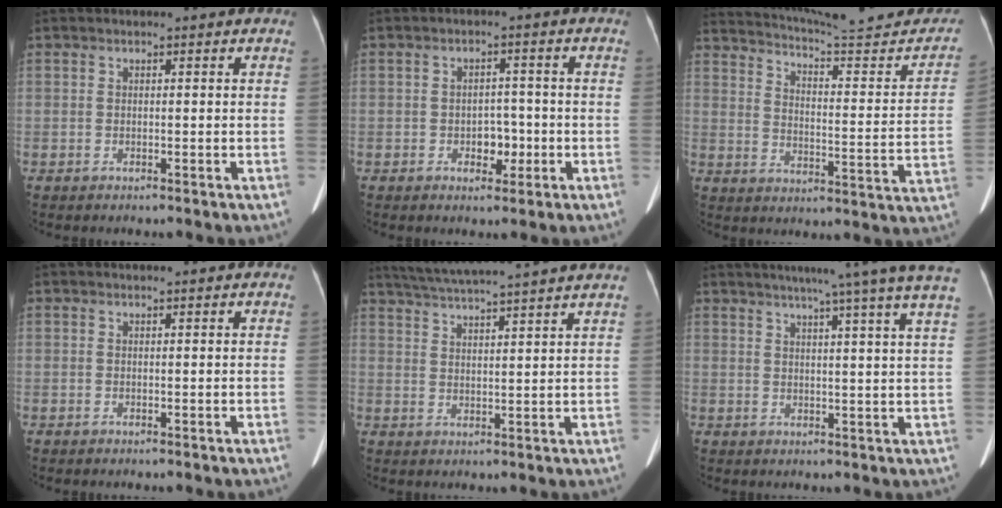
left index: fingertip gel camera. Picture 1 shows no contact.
{"total": 3.4, "force": [-1.0, 2.3, 2.3], "torque": [-0.029, 0.007, -0.010]}
{"total": 23.1, "force": [21.5, 1.9, 8.2], "torque": [-0.116, -0.057, 0.280]}
{"total": 1.0, "force": [0.9, 0.0, 0.4], "torque": [-0.008, 0.010, 0.014]}
{"total": 15.7, "force": [13.9, -1.4, 7.2], "torque": [-0.132, 0.008, 0.193]}
{"total": 17.6, "force": [14.8, -1.8, 9.4], "torque": [-0.138, -0.027, 0.173]}